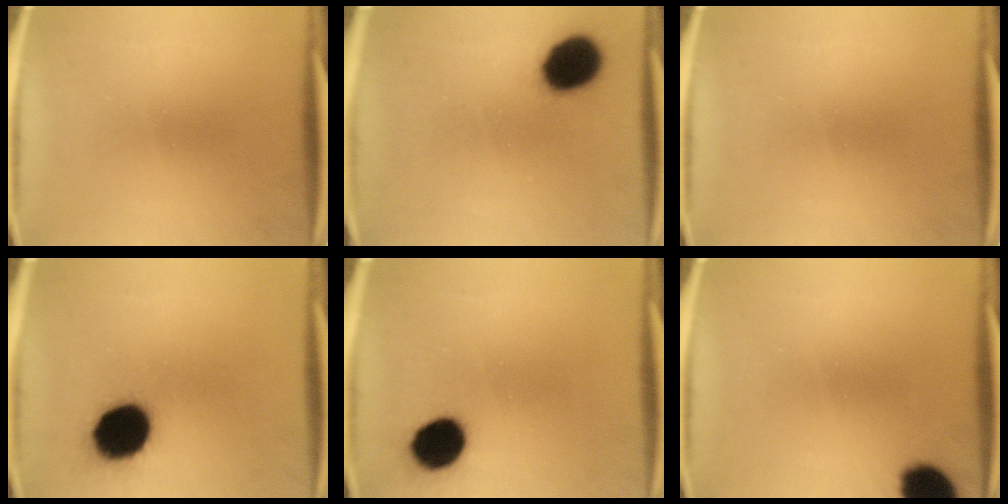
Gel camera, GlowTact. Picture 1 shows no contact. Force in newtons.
{"total": 13.0}
{"total": 0.0}
{"total": 16.6}
{"total": 10.3}
{"total": 10.0}